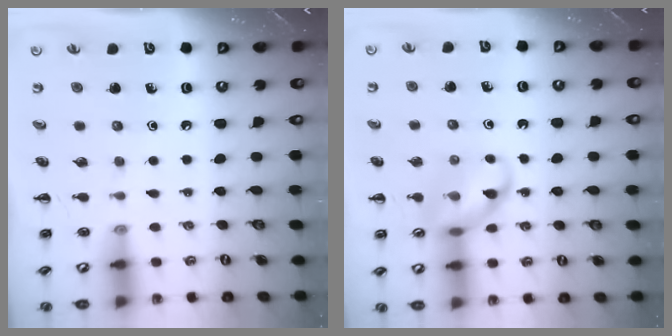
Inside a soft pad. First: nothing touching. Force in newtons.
{"total": 11.1, "press": 11.0, "slide": 1.3}